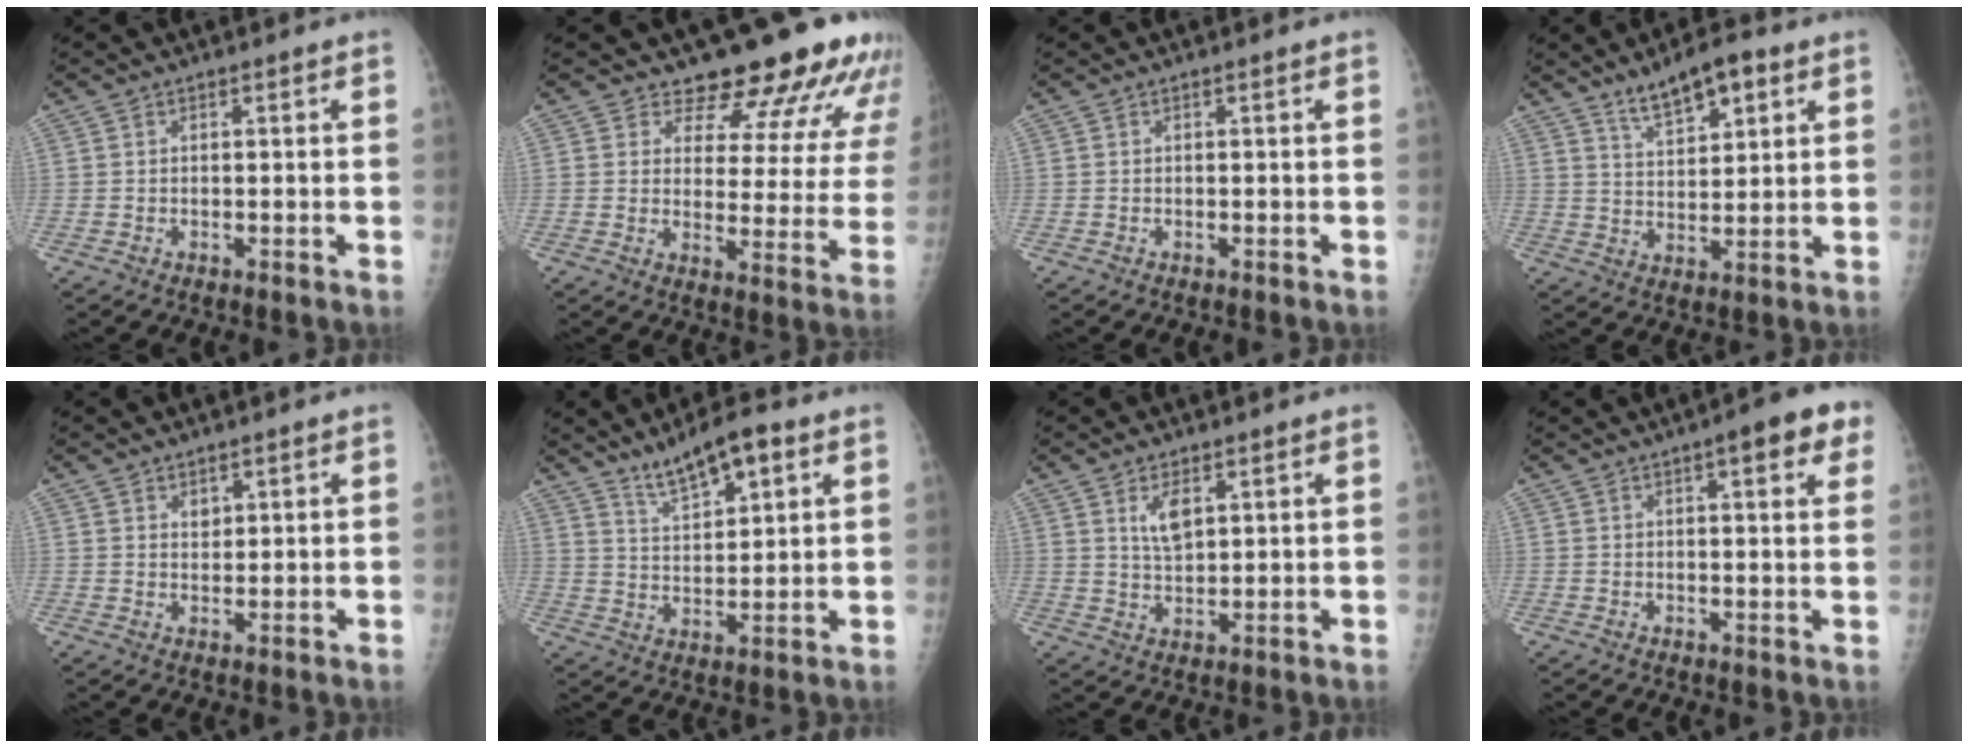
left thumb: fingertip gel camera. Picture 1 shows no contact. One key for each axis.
{"total": 16.6, "fx": 14.7, "fy": 5.8, "fz": 5.2, "tx": -0.016, "ty": -0.097, "tz": 0.170}
{"total": 0.0}
{"total": 8.9, "fx": 5.6, "fy": 3.4, "fz": 6.0, "tx": -0.082, "ty": -0.024, "tz": 0.095}
{"total": 1.9, "fx": 1.2, "fy": 1.3, "fz": 0.7, "tx": 0.000, "ty": -0.008, "tz": 0.019}
{"total": 9.2, "fx": 5.9, "fy": 3.0, "fz": 6.4, "tx": -0.094, "ty": -0.026, "tz": 0.103}
{"total": 4.8, "fx": 2.2, "fy": 2.5, "fz": 3.5, "tx": -0.055, "ty": -0.015, "tz": 0.045}
{"total": 8.4, "fx": 4.1, "fy": 2.4, "fz": 6.9, "tx": -0.067, "ty": -0.004, "tz": 0.043}